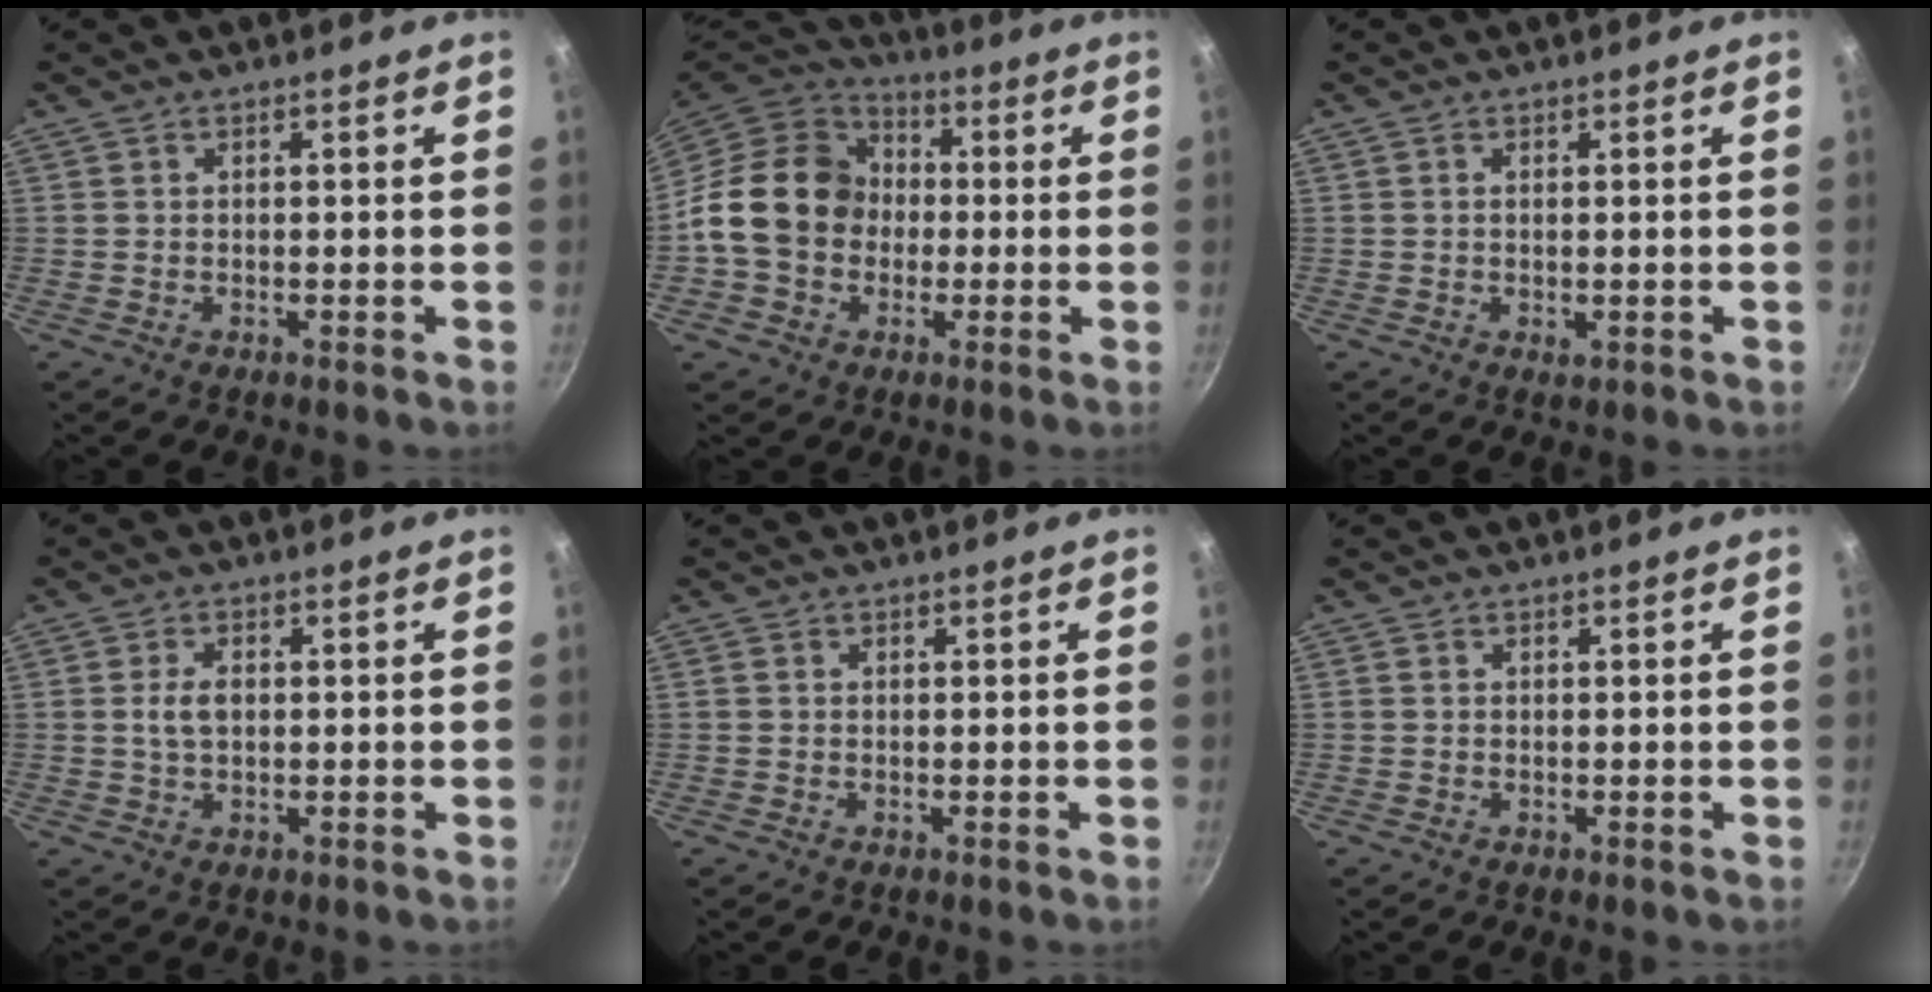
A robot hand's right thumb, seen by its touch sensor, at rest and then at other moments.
{"total": 17.0, "force": [-0.7, 14.2, 9.3], "torque": [-0.134, 0.036, -0.024]}
{"total": 1.1, "force": [0.0, 0.4, 1.1], "torque": [-0.018, -0.003, 0.000]}
{"total": 3.9, "force": [0.3, 2.4, 3.0], "torque": [-0.049, 0.007, 0.004]}
{"total": 0.8, "force": [0.0, 0.7, 0.3], "torque": [-0.006, 0.003, -0.001]}
{"total": 0.5, "force": [0.0, 0.5, 0.2], "torque": [-0.003, 0.002, -0.001]}